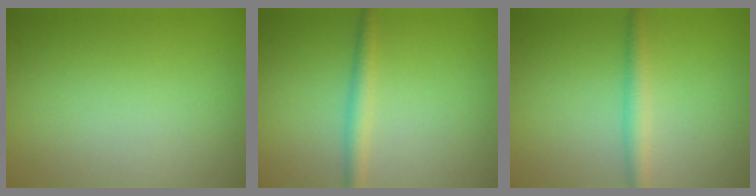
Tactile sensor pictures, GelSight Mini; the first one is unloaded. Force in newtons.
{"total": 2.0, "press": 2.0, "slide": 0.0}
{"total": 2.1, "press": 2.1, "slide": 0.0}